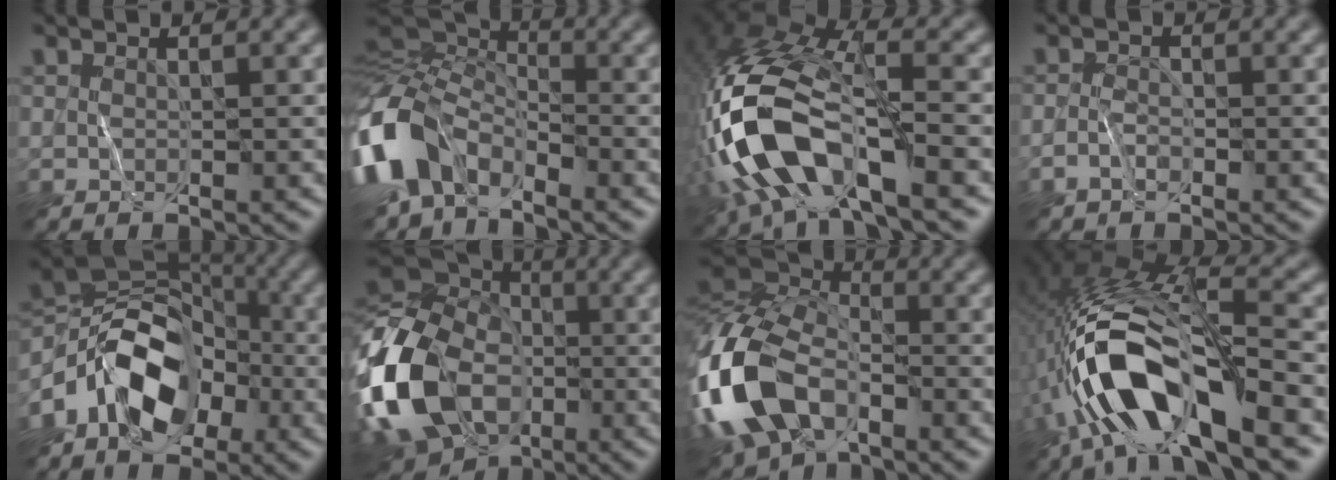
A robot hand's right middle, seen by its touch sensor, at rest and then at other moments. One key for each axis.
{"total": 10.8, "fx": -4.9, "fy": 6.9, "fz": 6.8, "tx": -0.158, "ty": -0.015, "tz": -0.110}
{"total": 13.8, "fx": -4.6, "fy": 6.4, "fz": 11.4, "tx": -0.260, "ty": -0.006, "tz": -0.087}
{"total": 1.2, "fx": -0.9, "fy": 0.5, "fz": 0.6, "tx": -0.012, "ty": 0.003, "tz": -0.019}
{"total": 9.7, "fx": -4.3, "fy": 6.2, "fz": 6.1, "tx": -0.102, "ty": 0.007, "tz": -0.096}
{"total": 16.9, "fx": -5.6, "fy": 12.7, "fz": 9.6, "tx": -0.234, "ty": -0.012, "tz": -0.114}
{"total": 13.7, "fx": -5.9, "fy": 8.2, "fz": 9.3, "tx": -0.216, "ty": -0.004, "tz": -0.132}
{"total": 12.4, "fx": -4.9, "fy": 4.2, "fz": 10.5, "tx": -0.212, "ty": 0.011, "tz": -0.090}